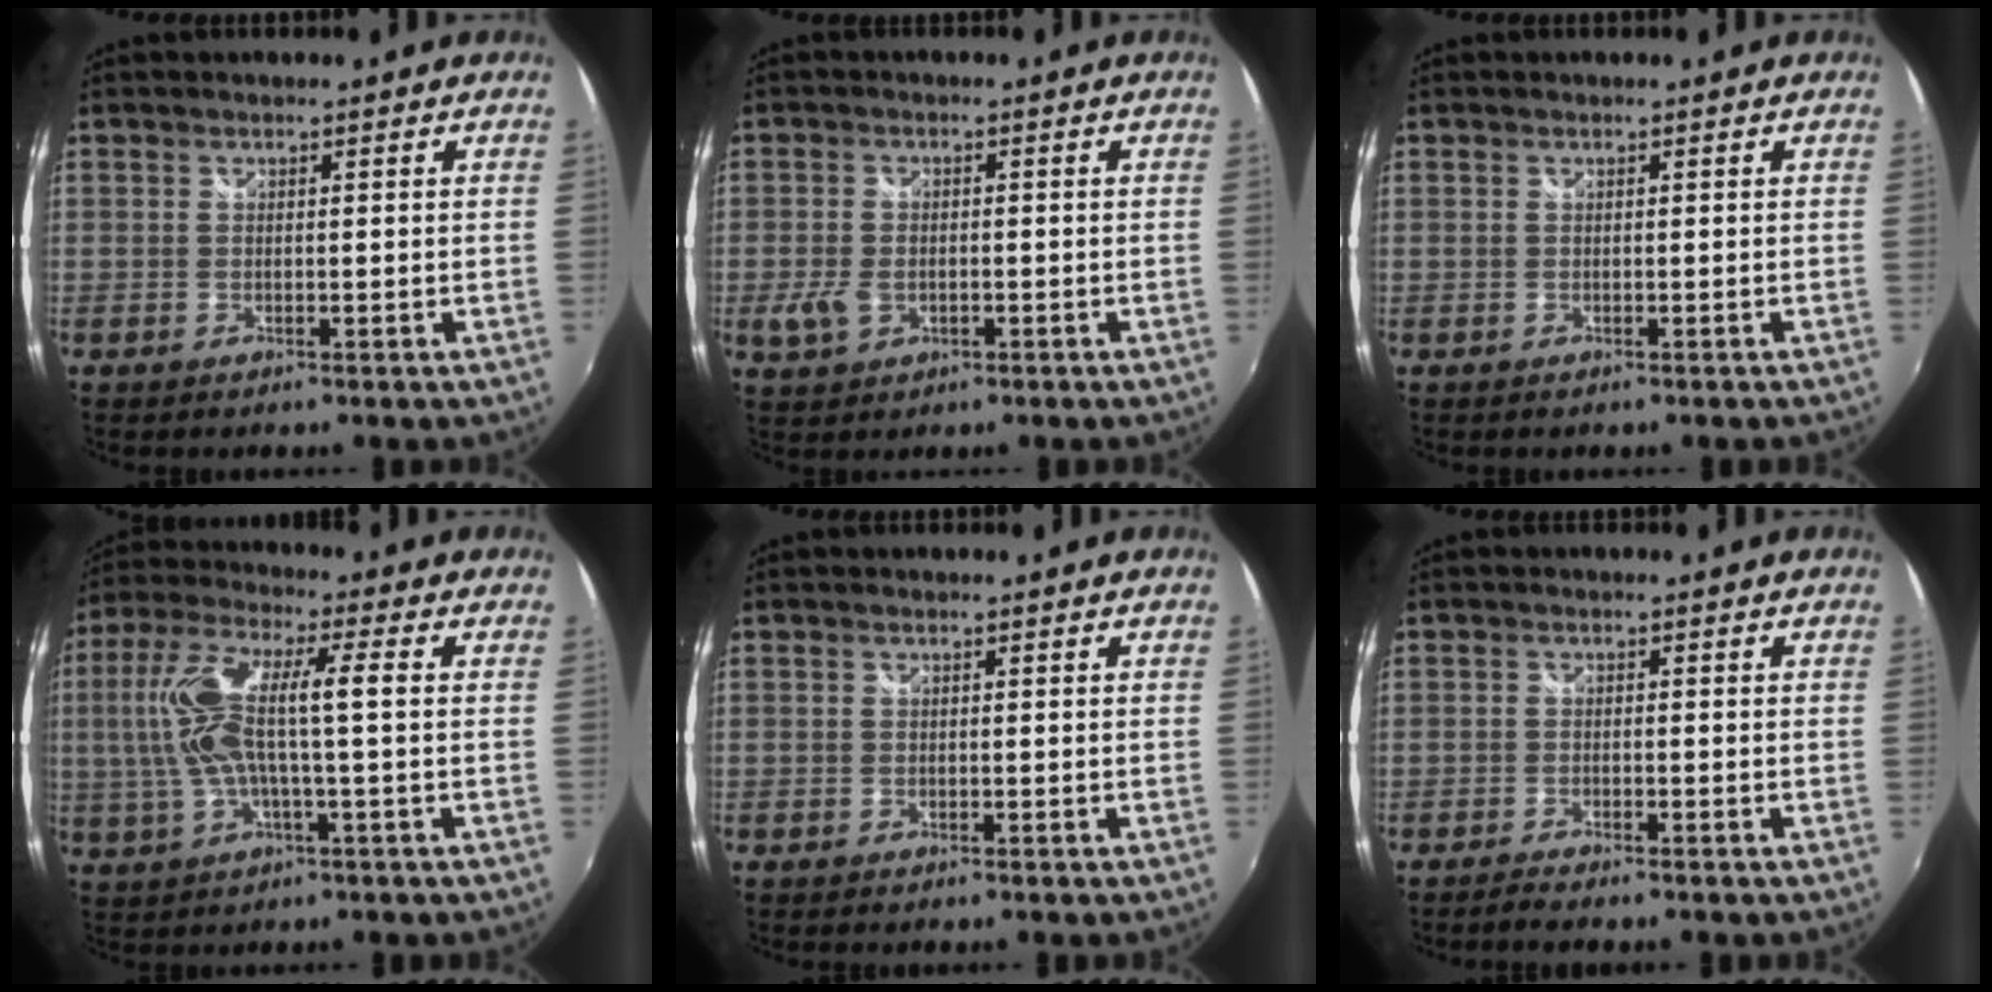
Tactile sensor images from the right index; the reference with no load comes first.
{"total": 5.3, "force": [-1.4, 3.5, 3.7], "torque": [-0.088, -0.003, -0.022]}
{"total": 0.5, "force": [-0.2, 0.5, 0.0], "torque": [-0.001, -0.001, -0.002]}
{"total": 13.1, "force": [-0.2, 2.7, 12.8], "torque": [-0.253, 0.007, -0.002]}
{"total": 1.1, "force": [-1.0, 0.4, 0.3], "torque": [-0.010, -0.004, -0.017]}
{"total": 2.7, "force": [-2.5, 0.2, 1.0], "torque": [-0.032, -0.006, -0.047]}